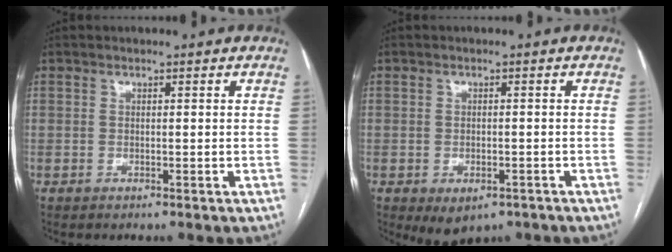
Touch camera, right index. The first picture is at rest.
{"total": 4.7, "force": [-2.8, 2.8, 2.6], "torque": [-0.035, -0.004, -0.030]}